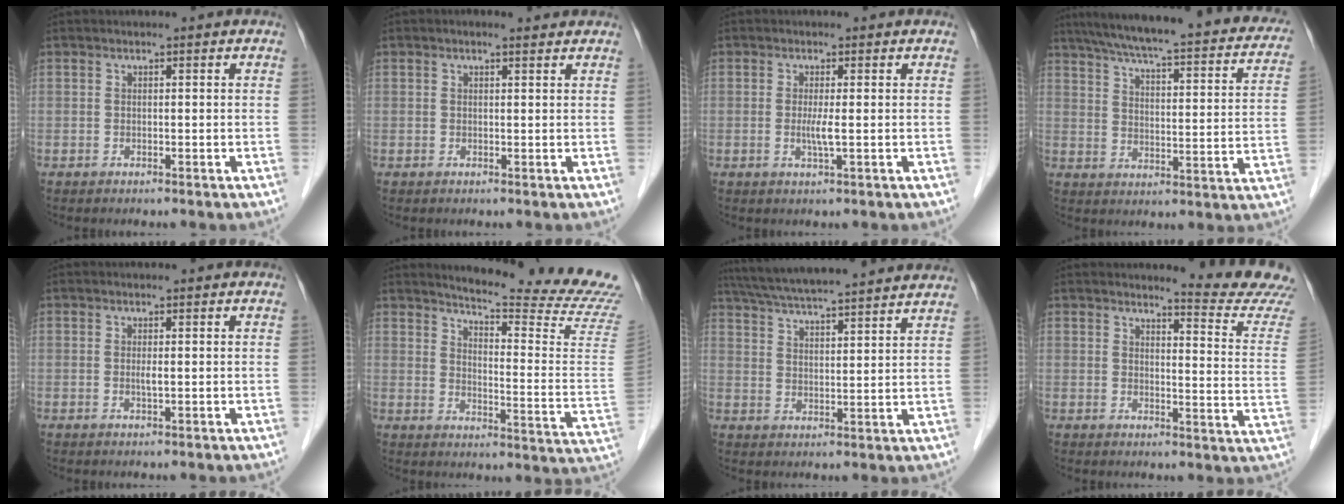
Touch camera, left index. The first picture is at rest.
{"total": 1.6, "force": [1.2, 0.7, 0.9], "torque": [-0.021, 0.009, 0.015]}
{"total": 2.3, "force": [-0.2, -0.2, 2.2], "torque": [-0.050, -0.007, -0.004]}
{"total": 28.4, "force": [23.5, 5.0, 15.2], "torque": [-0.230, -0.011, 0.287]}
{"total": 0.9, "force": [0.0, 0.1, 0.9], "torque": [-0.023, -0.005, 0.000]}
{"total": 20.1, "force": [18.8, -1.9, 6.8], "torque": [-0.114, -0.135, 0.223]}
{"total": 22.0, "force": [19.8, 1.1, 9.6], "torque": [-0.165, 0.028, 0.276]}
{"total": 11.6, "force": [11.4, -1.8, 1.4], "torque": [-0.020, -0.112, 0.118]}